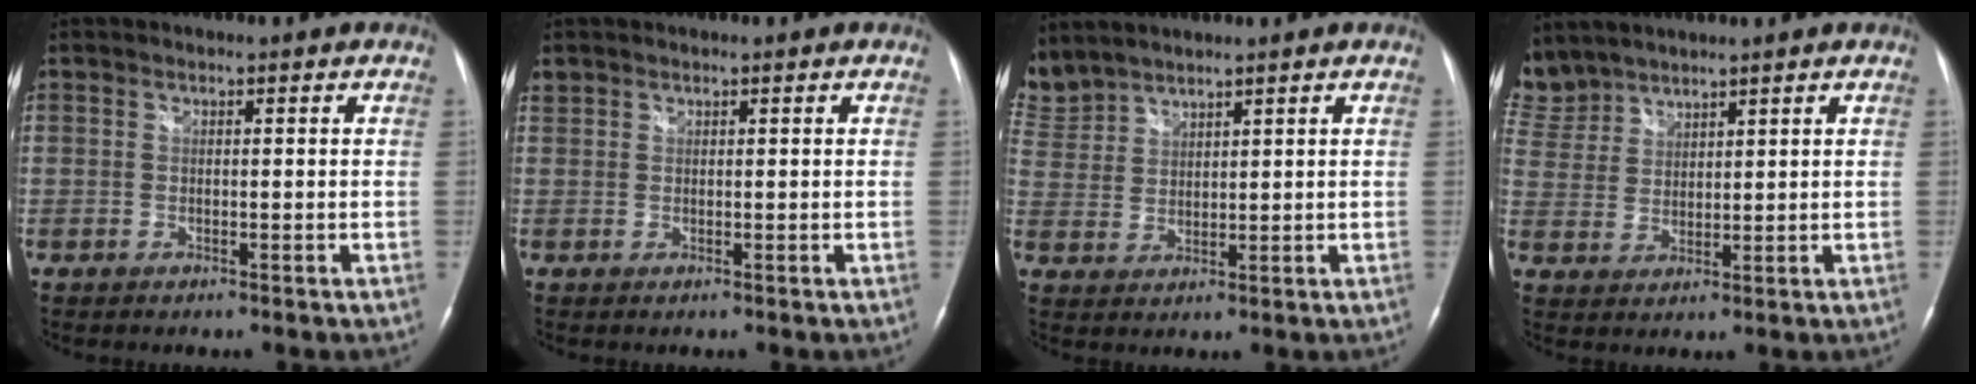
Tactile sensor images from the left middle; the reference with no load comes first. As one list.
[{"total": 1.0, "force": [0.8, 0.6, 0.0], "torque": [0.000, 0.014, 0.016]}, {"total": 7.6, "force": [7.0, 2.8, 1.0], "torque": [-0.044, 0.013, 0.156]}, {"total": 8.4, "force": [7.6, 3.6, 0.8], "torque": [-0.037, 0.014, 0.169]}]